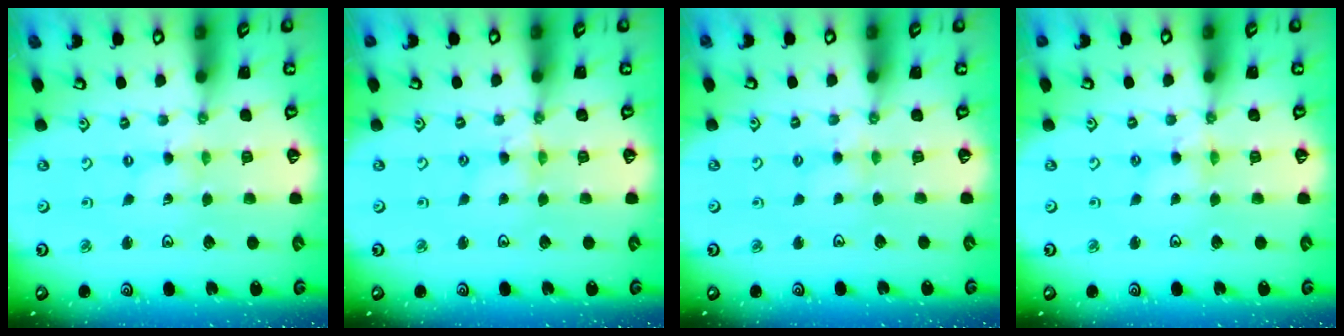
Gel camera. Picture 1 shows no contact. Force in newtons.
{"total": 2.4, "press": 2.4, "slide": 0.3}
{"total": 2.6, "press": 2.6, "slide": 0.5}
{"total": 2.5, "press": 2.5, "slide": 0.2}